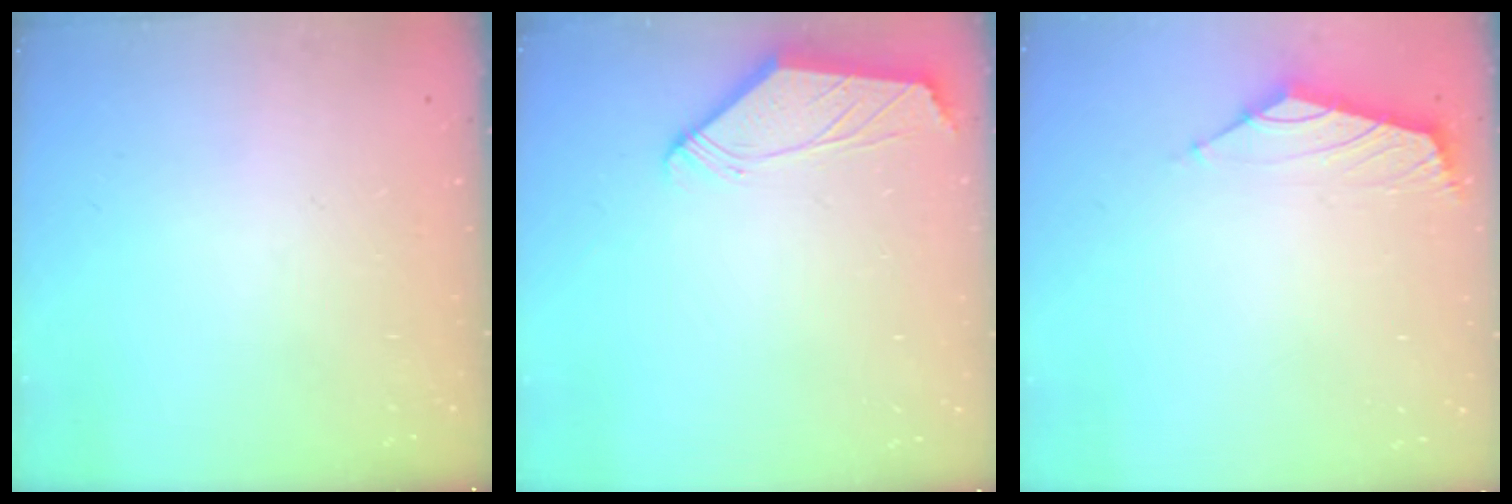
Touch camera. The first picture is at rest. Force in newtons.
{"total": 1.4, "press": 1.3, "slide": 0.3}
{"total": 1.8, "press": 1.7, "slide": 0.6}